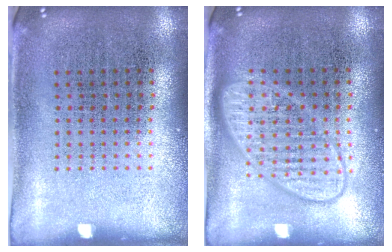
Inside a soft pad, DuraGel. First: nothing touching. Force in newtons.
{"total": 2.7, "press": 2.7, "slide": 0.4}